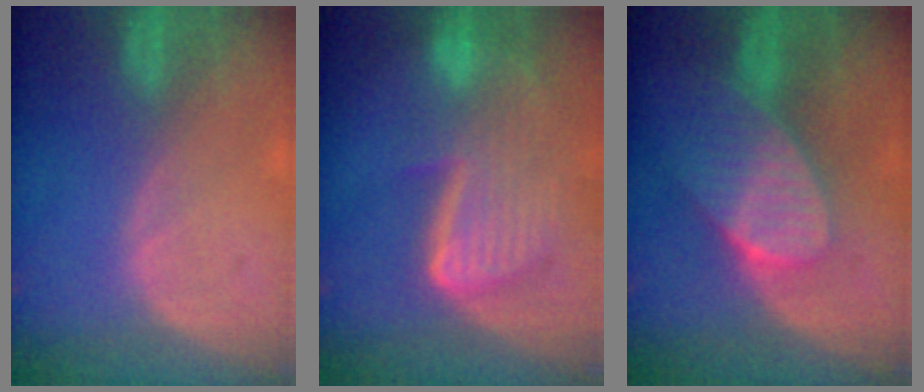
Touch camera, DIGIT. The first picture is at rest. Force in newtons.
{"total": 9.1, "press": 8.0, "slide": 4.5}
{"total": 7.5, "press": 7.1, "slide": 2.3}